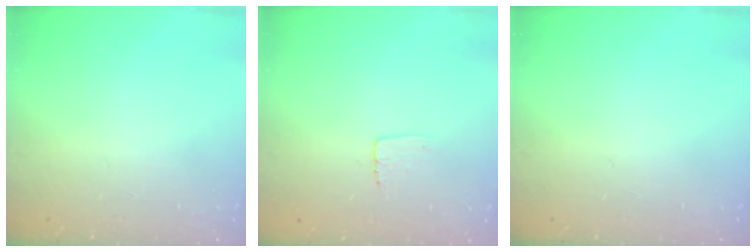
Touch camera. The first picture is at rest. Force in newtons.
{"total": 4.0, "press": 4.0, "slide": 0.3}
{"total": 0.0}